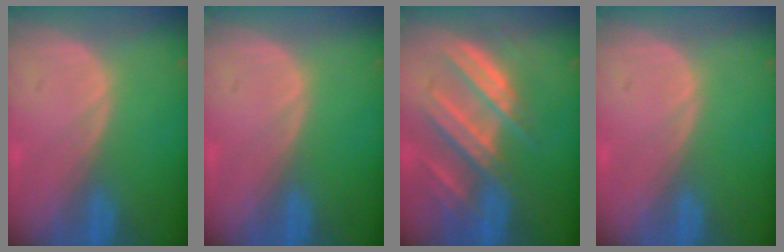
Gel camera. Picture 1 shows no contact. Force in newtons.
{"total": 0.0}
{"total": 9.5, "press": 8.4, "slide": 4.3}
{"total": 0.0}